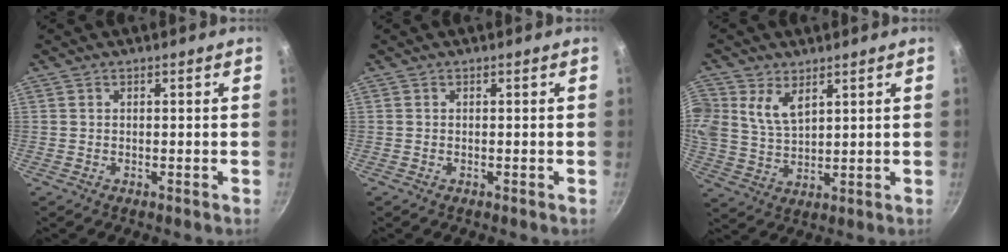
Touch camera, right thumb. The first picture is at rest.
{"total": 0.0}
{"total": 8.3, "force": [3.9, 5.4, 4.9], "torque": [-0.094, -0.017, 0.077]}